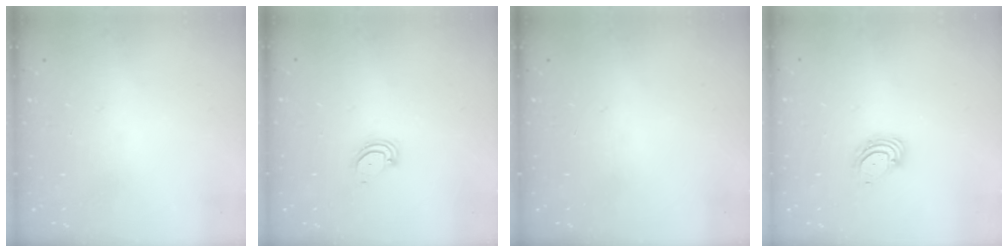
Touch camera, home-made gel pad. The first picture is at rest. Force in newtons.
{"total": 4.0, "press": 4.0, "slide": 0.3}
{"total": 0.0}
{"total": 4.0, "press": 4.0, "slide": 0.5}